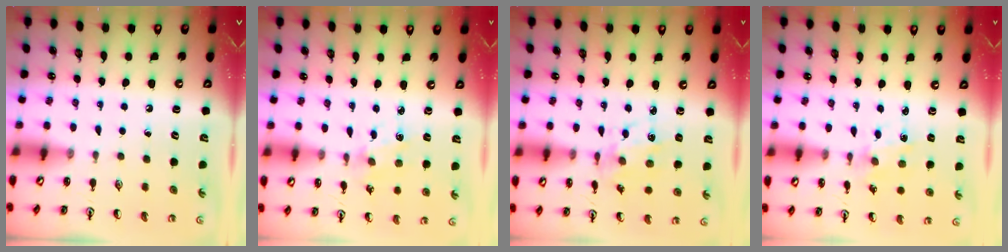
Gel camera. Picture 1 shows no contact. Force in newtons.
{"total": 2.1, "press": 2.1, "slide": 0.4}
{"total": 5.3, "press": 5.1, "slide": 1.5}
{"total": 1.6, "press": 1.5, "slide": 0.1}